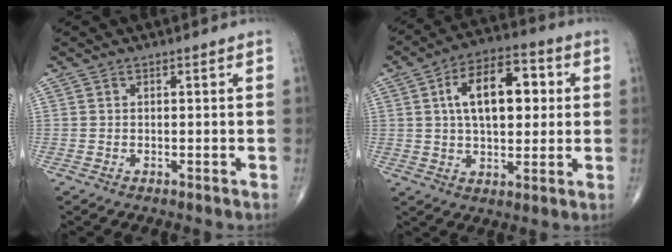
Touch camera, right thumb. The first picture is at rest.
{"total": 15.1, "force": [3.0, 8.2, 12.3], "torque": [-0.175, 0.014, 0.045]}